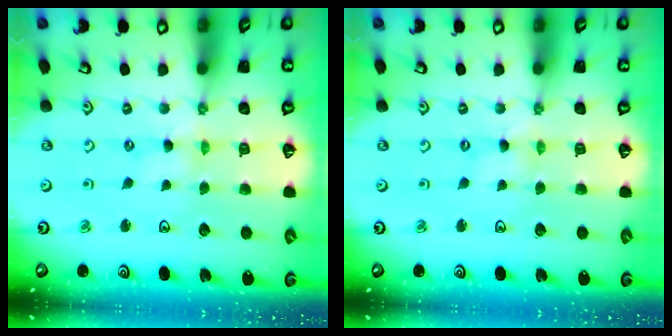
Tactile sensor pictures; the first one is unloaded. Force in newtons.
{"total": 0.6, "press": 0.6, "slide": 0.1}